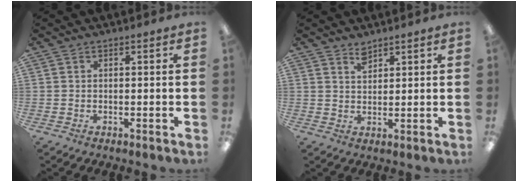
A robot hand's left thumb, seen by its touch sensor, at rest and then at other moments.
{"total": 2.9, "force": [2.5, 1.1, 0.9], "torque": [-0.014, -0.008, 0.046]}